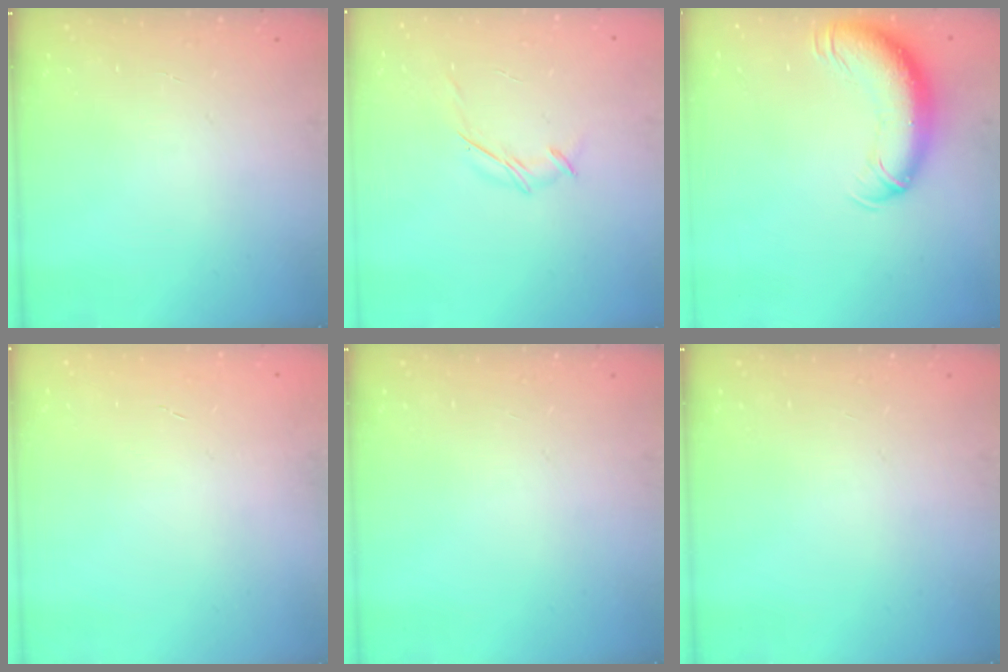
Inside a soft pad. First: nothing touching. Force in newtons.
{"total": 4.7, "press": 4.5, "slide": 1.1}
{"total": 13.5, "press": 13.1, "slide": 3.5}
{"total": 0.0}
{"total": 0.0}
{"total": 0.0}